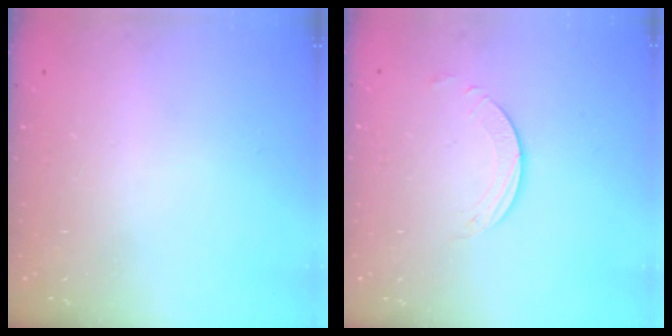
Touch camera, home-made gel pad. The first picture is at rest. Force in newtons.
{"total": 2.0, "press": 1.9, "slide": 0.3}